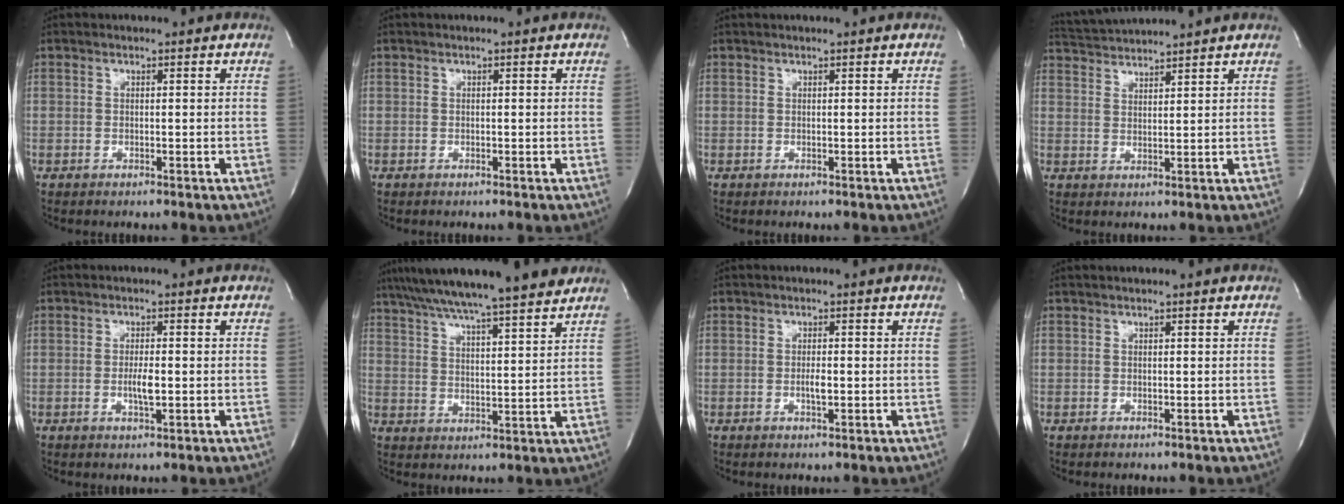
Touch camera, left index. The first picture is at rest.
{"total": 0.0}
{"total": 0.0}
{"total": 5.9, "force": [5.6, -1.3, 0.9], "torque": [-0.025, 0.013, 0.102]}
{"total": 2.7, "force": [-0.6, 0.5, 2.6], "torque": [-0.050, -0.006, -0.011]}
{"total": 18.5, "force": [16.0, 0.2, 9.5], "torque": [-0.168, 0.016, 0.234]}
{"total": 1.5, "force": [-0.4, 0.3, 1.4], "torque": [-0.027, -0.005, -0.008]}
{"total": 0.0}